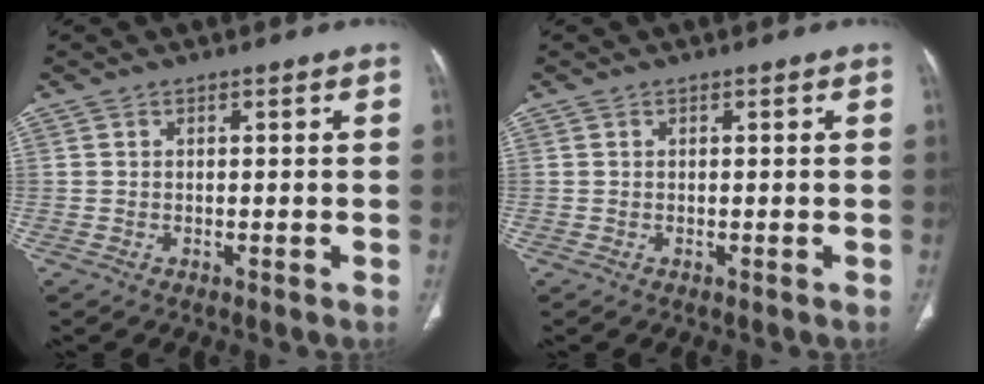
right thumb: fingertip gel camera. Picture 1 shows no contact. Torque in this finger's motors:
{"motor_torque": [-0.30, 0.01, -0.12, 0.17, -0.06]}